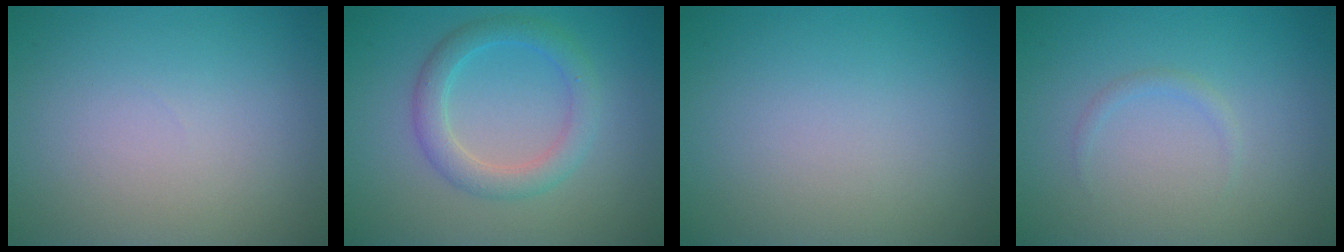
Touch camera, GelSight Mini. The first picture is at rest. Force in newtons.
{"total": 3.2, "press": 3.2, "slide": 0.0}
{"total": 0.0}
{"total": 0.7, "press": 0.7, "slide": 0.1}